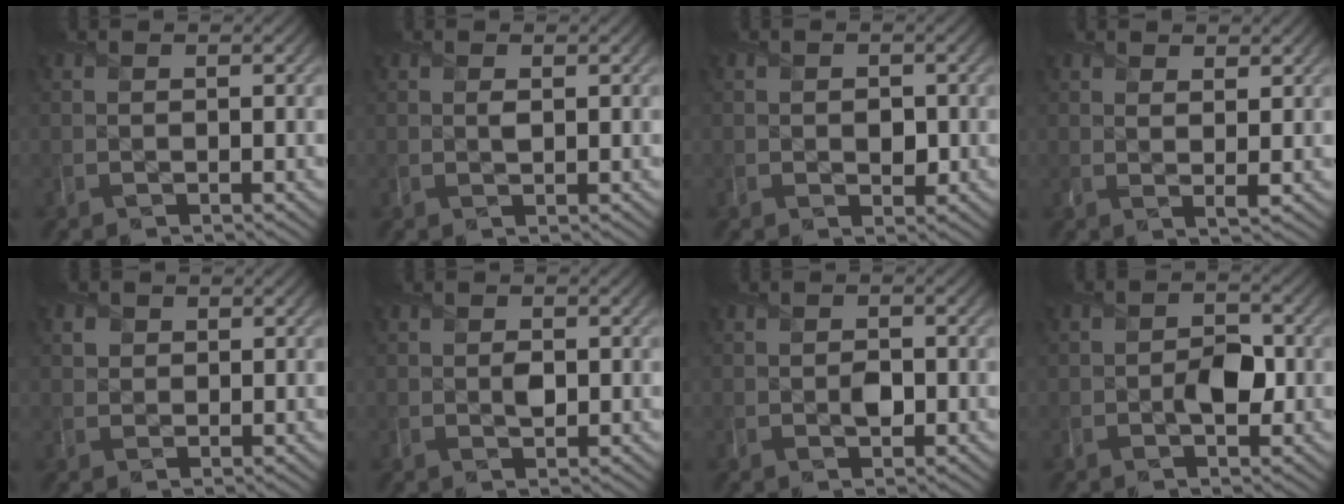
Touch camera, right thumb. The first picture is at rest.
{"total": 1.0, "force": [0.4, 0.4, 0.8], "torque": [-0.020, -0.001, 0.008]}
{"total": 1.9, "force": [-0.3, 1.6, 1.0], "torque": [-0.016, -0.010, -0.006]}
{"total": 2.3, "force": [1.6, 0.6, 1.6], "torque": [-0.036, -0.005, 0.030]}
{"total": 1.8, "force": [1.0, 1.5, 0.4], "torque": [-0.016, -0.002, 0.014]}
{"total": 1.4, "force": [0.0, 0.9, 1.0], "torque": [-0.020, -0.006, -0.001]}
{"total": 1.9, "force": [-0.5, 1.3, 1.2], "torque": [-0.023, -0.009, -0.010]}
{"total": 3.7, "force": [-1.0, 2.2, 2.8], "torque": [-0.045, -0.003, -0.019]}